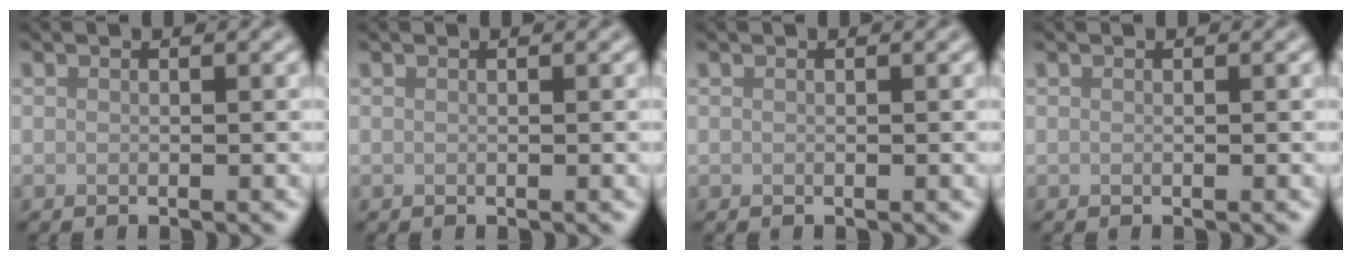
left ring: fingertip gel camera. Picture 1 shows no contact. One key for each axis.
{"total": 0.0}
{"total": 0.0}
{"total": 0.0}